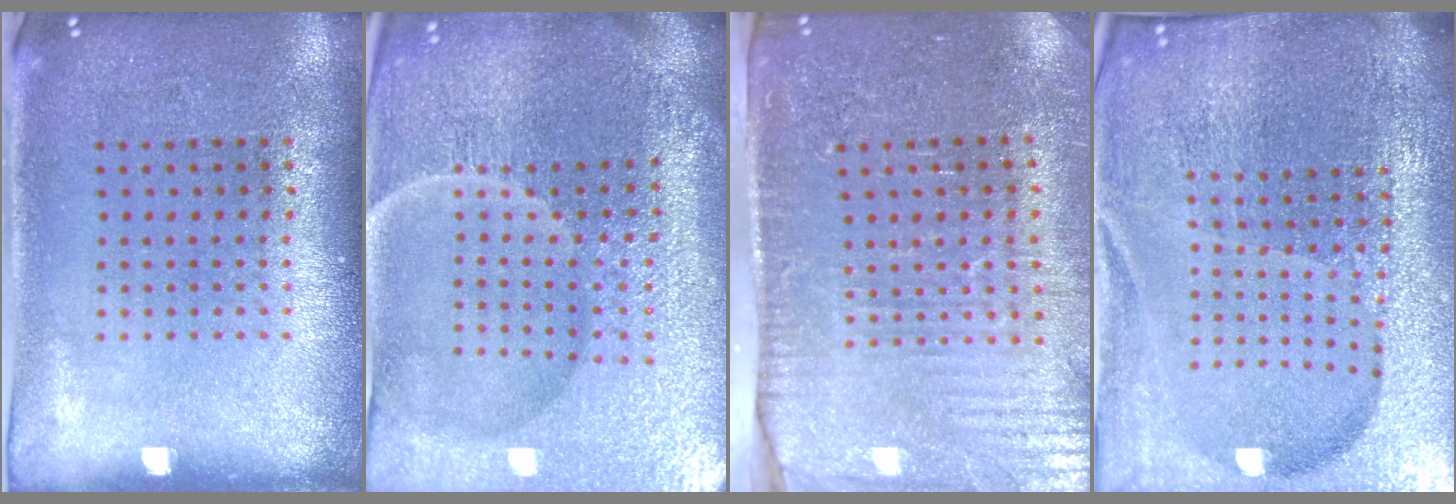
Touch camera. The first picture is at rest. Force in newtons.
{"total": 6.3, "press": 5.7, "slide": 2.7}
{"total": 3.7, "press": 3.5, "slide": 1.2}
{"total": 6.7, "press": 5.8, "slide": 3.3}